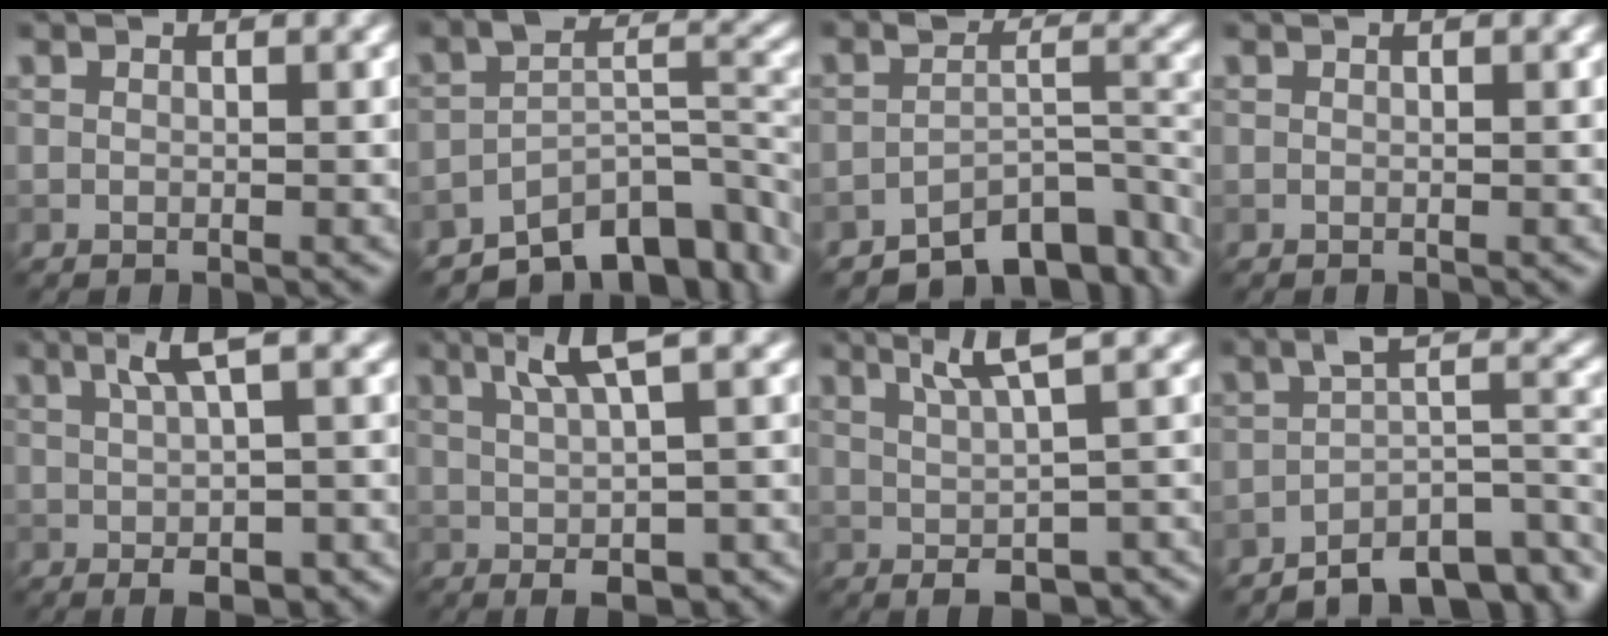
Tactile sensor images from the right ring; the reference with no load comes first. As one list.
[{"total": 9.1, "force": [-6.1, 4.0, 5.4], "torque": [-0.063, -0.011, -0.105]}, {"total": 7.5, "force": [-5.6, 3.2, 3.7], "torque": [-0.032, -0.013, -0.090]}, {"total": 0.0}, {"total": 5.3, "force": [0.7, 1.4, 5.0], "torque": [-0.071, 0.004, 0.013]}, {"total": 5.8, "force": [1.3, 1.5, 5.5], "torque": [-0.076, 0.002, 0.022]}, {"total": 5.8, "force": [1.6, 1.6, 5.4], "torque": [-0.068, 0.007, 0.032]}, {"total": 7.6, "force": [-5.2, 2.6, 5.0], "torque": [-0.054, 0.000, -0.082]}]